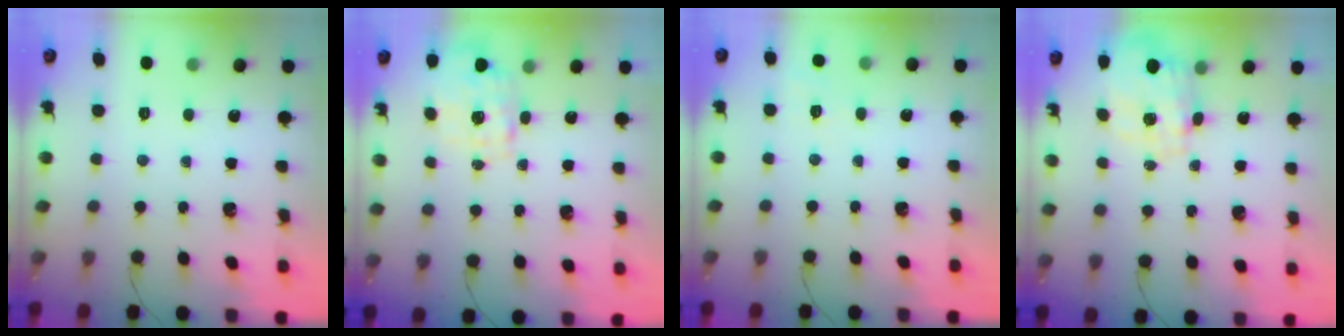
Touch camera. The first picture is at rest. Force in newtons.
{"total": 1.6, "press": 1.5, "slide": 0.5}
{"total": 4.7, "press": 4.2, "slide": 1.9}
{"total": 9.4, "press": 9.4, "slide": 0.8}